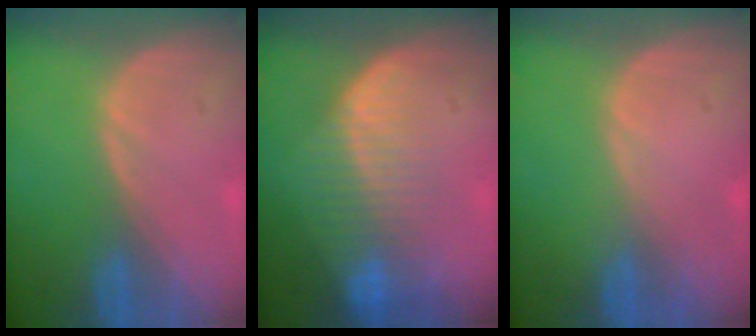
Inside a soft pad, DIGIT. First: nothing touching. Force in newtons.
{"total": 8.5, "press": 7.2, "slide": 4.6}
{"total": 0.0}